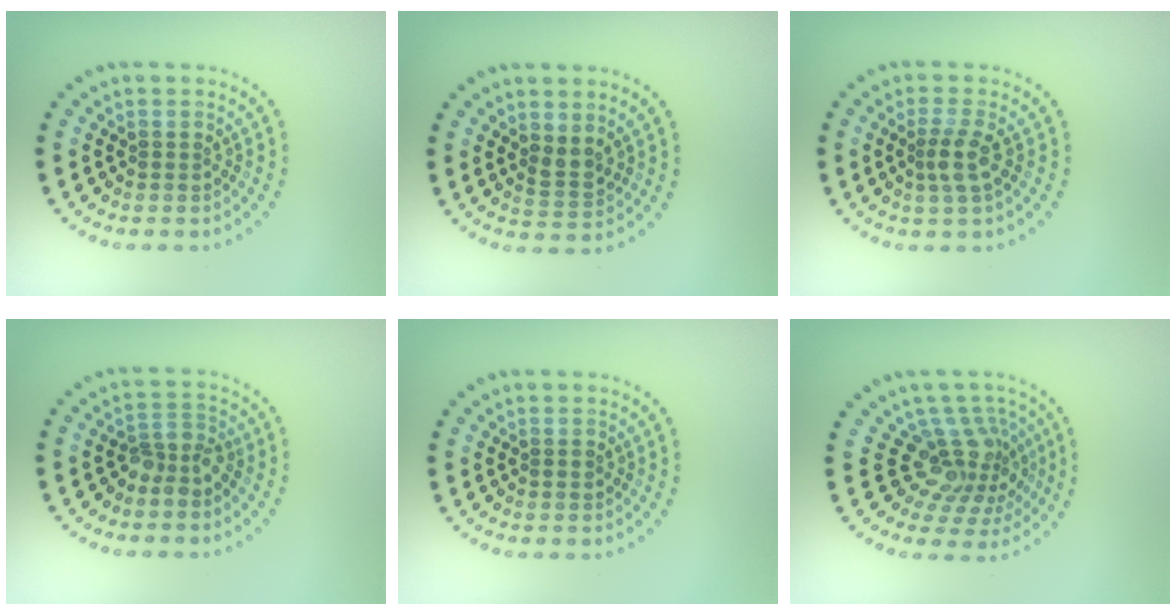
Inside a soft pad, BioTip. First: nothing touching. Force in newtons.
{"total": 1.7, "press": 1.4, "slide": 1.0}
{"total": 2.2, "press": 1.8, "slide": 1.3}
{"total": 2.3, "press": 2.0, "slide": 1.1}
{"total": 0.5, "press": 0.5, "slide": 0.0}
{"total": 4.3, "press": 3.1, "slide": 2.9}